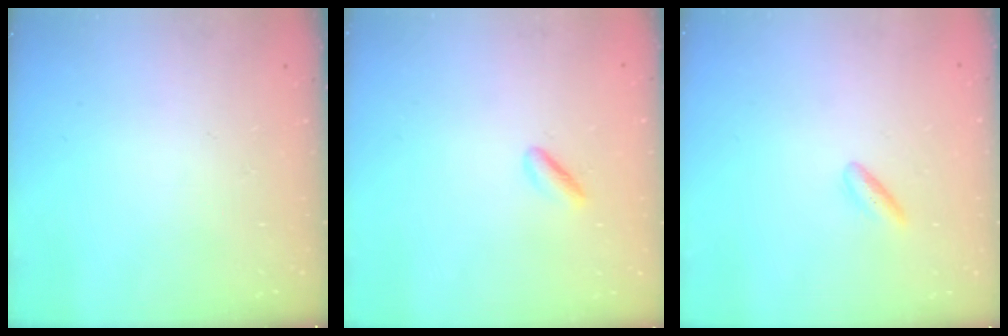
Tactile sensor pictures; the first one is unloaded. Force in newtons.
{"total": 1.7, "press": 1.3, "slide": 1.1}
{"total": 3.2, "press": 3.0, "slide": 1.3}